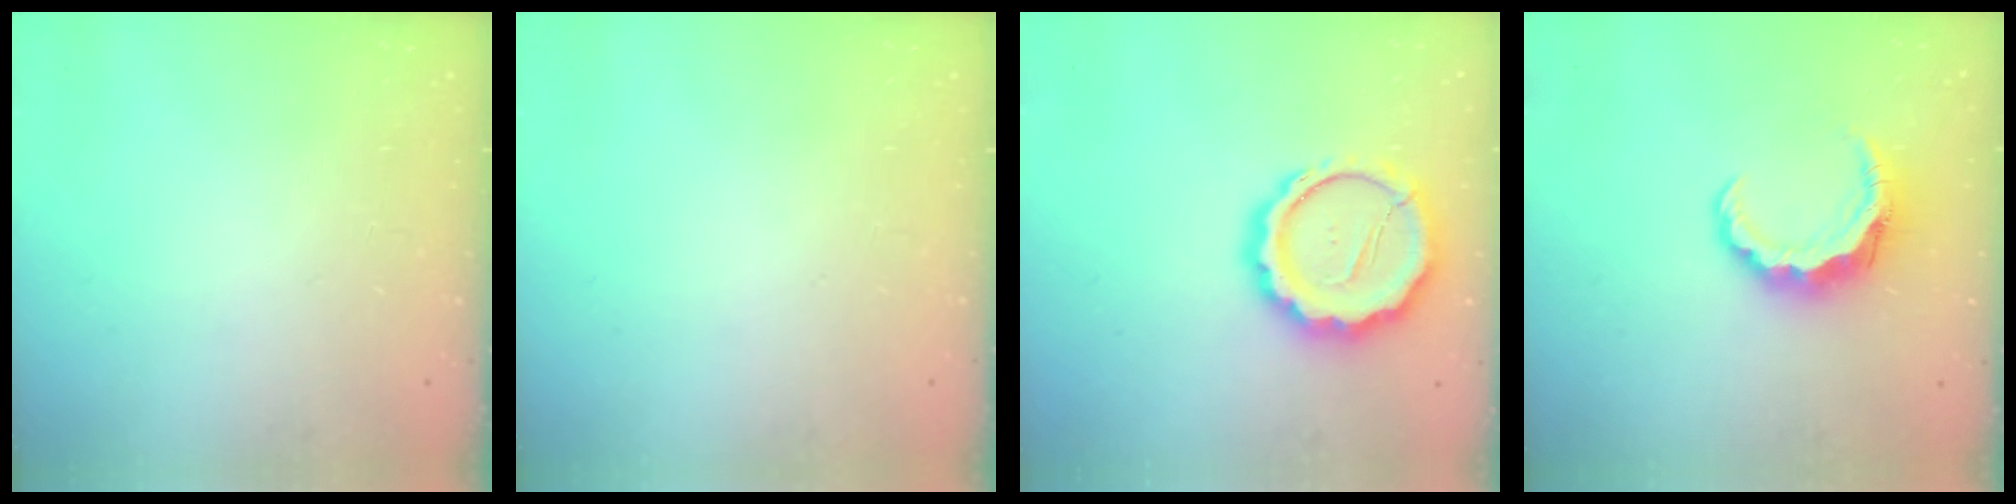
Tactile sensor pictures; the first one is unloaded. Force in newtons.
{"total": 0.0}
{"total": 15.2, "press": 15.0, "slide": 2.8}
{"total": 7.8, "press": 7.7, "slide": 1.0}